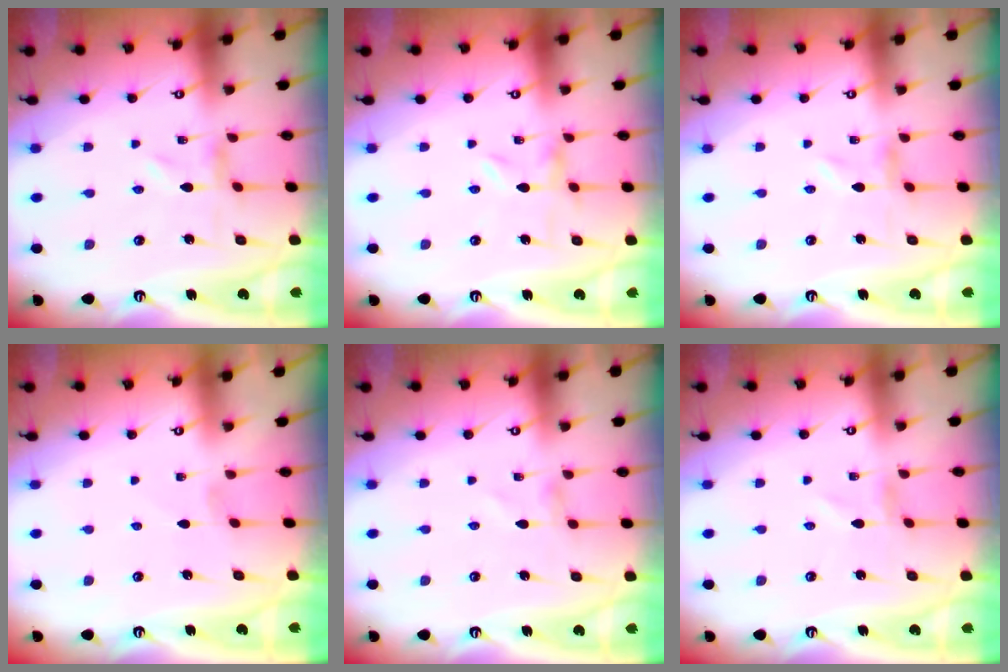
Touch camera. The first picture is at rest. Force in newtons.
{"total": 0.0}
{"total": 0.0}
{"total": 0.0}
{"total": 0.0}
{"total": 0.7, "press": 0.7, "slide": 0.1}